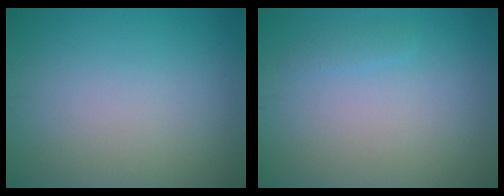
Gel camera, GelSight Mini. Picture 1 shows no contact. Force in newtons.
{"total": 0.7, "press": 0.7, "slide": 0.0}